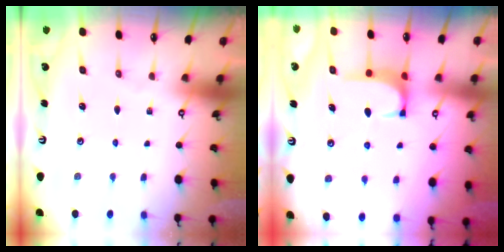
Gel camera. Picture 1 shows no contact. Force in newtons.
{"total": 0.9, "press": 0.6, "slide": 0.6}